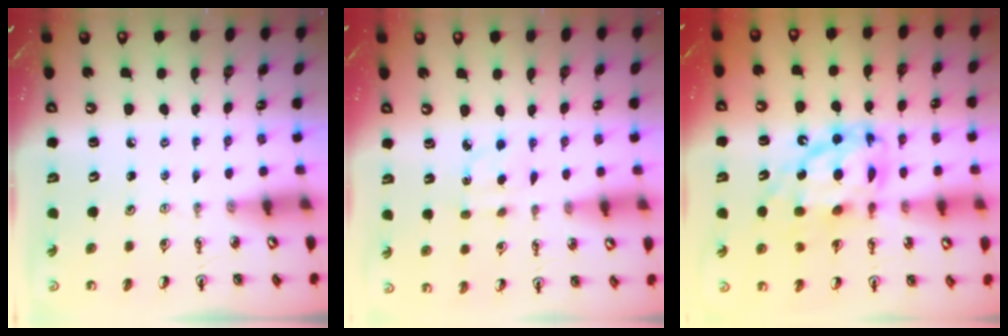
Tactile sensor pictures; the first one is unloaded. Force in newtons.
{"total": 2.7, "press": 2.6, "slide": 0.4}
{"total": 15.5, "press": 15.5, "slide": 1.4}